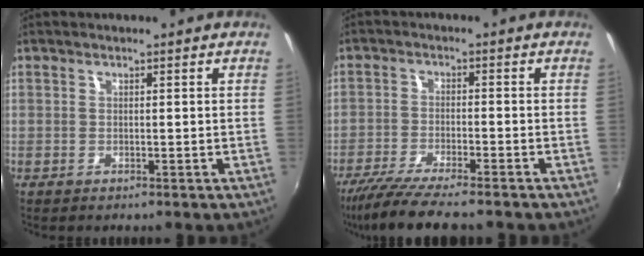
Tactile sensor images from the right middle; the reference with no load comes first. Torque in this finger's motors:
{"motor_torque": [1.07, -1.07, 0.20, 0.06]}